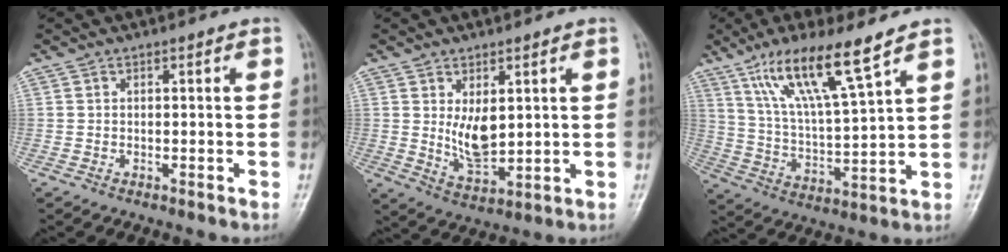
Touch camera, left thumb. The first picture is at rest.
{"total": 7.2, "force": [1.6, 3.7, 6.0], "torque": [-0.090, -0.024, 0.042]}
{"total": 14.5, "force": [9.1, 2.2, 11.0], "torque": [-0.203, -0.038, 0.181]}